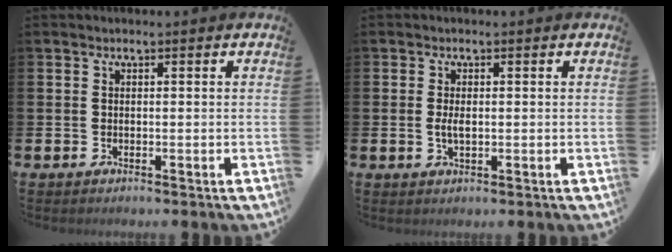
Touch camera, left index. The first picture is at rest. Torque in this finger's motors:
{"motor_torque": [0.53, 0.01, 0.17, 0.11]}